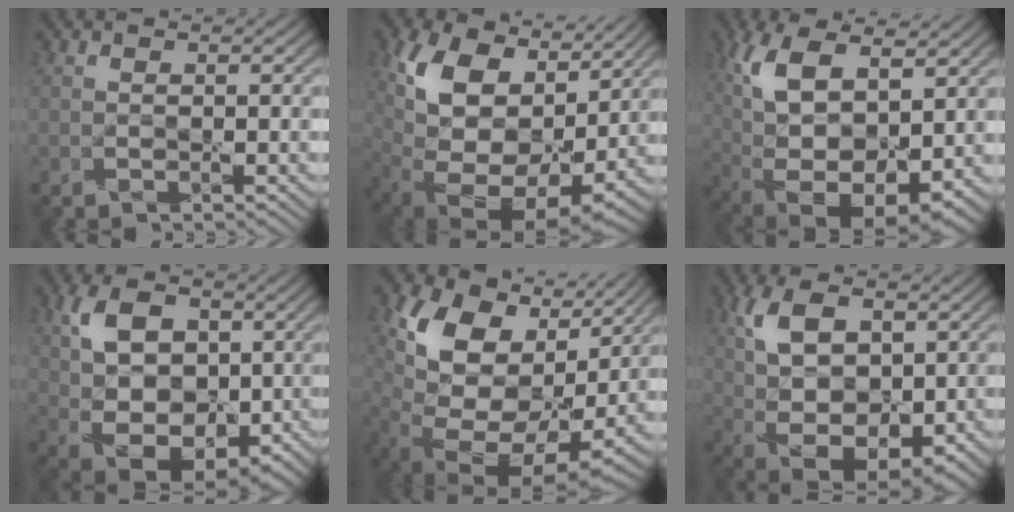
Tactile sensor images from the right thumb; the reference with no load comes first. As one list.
[{"total": 16.5, "force": [4.7, 11.3, 11.0], "torque": [-0.214, -0.007, 0.106]}, {"total": 15.9, "force": [3.5, 8.0, 13.3], "torque": [-0.262, -0.005, 0.076]}, {"total": 11.6, "force": [2.1, 7.6, 8.5], "torque": [-0.171, 0.004, 0.032]}, {"total": 15.7, "force": [4.1, 10.5, 11.0], "torque": [-0.220, -0.008, 0.090]}, {"total": 11.7, "force": [2.7, 6.4, 9.5], "torque": [-0.194, 0.000, 0.054]}]